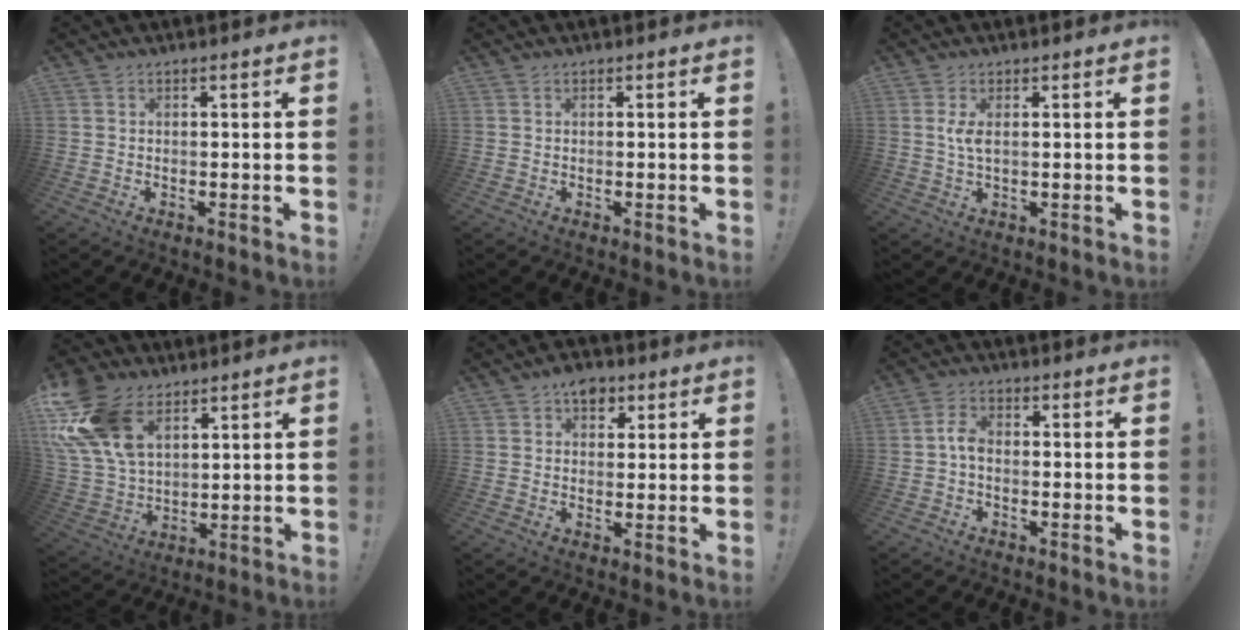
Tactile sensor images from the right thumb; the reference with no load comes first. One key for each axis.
{"total": 0.0}
{"total": 3.7, "fx": 0.8, "fy": 1.2, "fz": 3.4, "tx": -0.063, "ty": 0.001, "tz": 0.013}
{"total": 18.5, "fx": 9.0, "fy": 11.7, "fz": 11.1, "tx": -0.226, "ty": -0.045, "tz": 0.169}
{"total": 6.2, "fx": 3.5, "fy": 4.2, "fz": 3.0, "tx": -0.020, "ty": -0.014, "tz": 0.058}
{"total": 4.3, "fx": -0.6, "fy": 2.4, "fz": 3.5, "tx": -0.072, "ty": 0.009, "tz": -0.012}